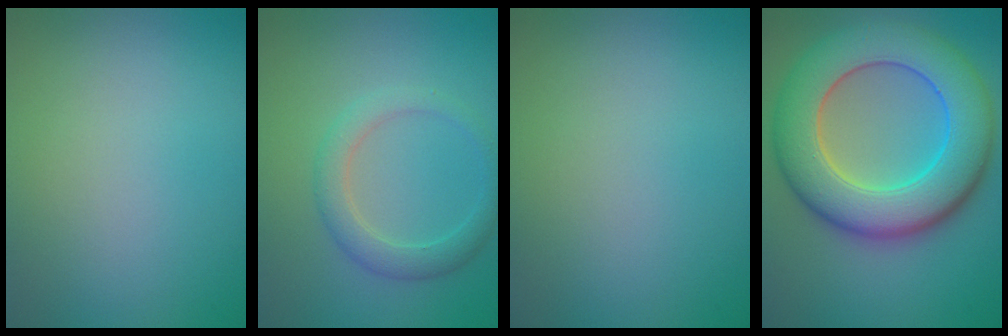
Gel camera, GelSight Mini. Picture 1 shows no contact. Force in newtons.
{"total": 2.7, "press": 2.7, "slide": 0.1}
{"total": 0.0}
{"total": 11.0, "press": 11.0, "slide": 0.4}